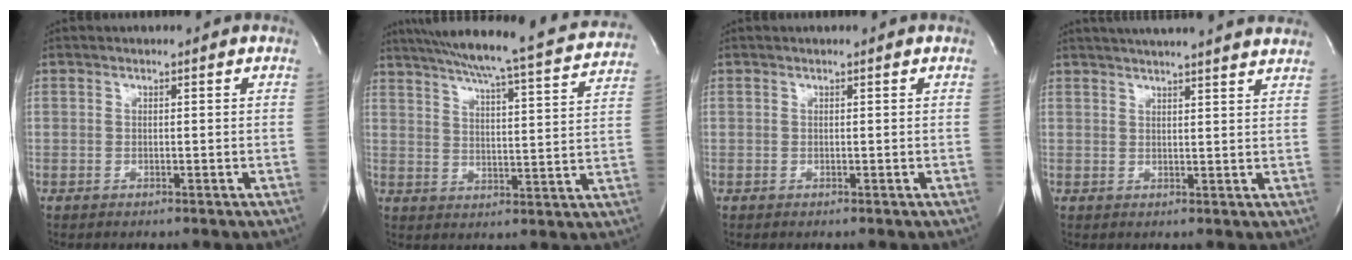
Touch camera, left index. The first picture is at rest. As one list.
[{"total": 23.9, "force": [21.9, 0.9, 9.6], "torque": [-0.157, -0.039, 0.278]}, {"total": 0.0}, {"total": 18.5, "force": [16.8, 0.8, 7.7], "torque": [-0.125, 0.014, 0.211]}]